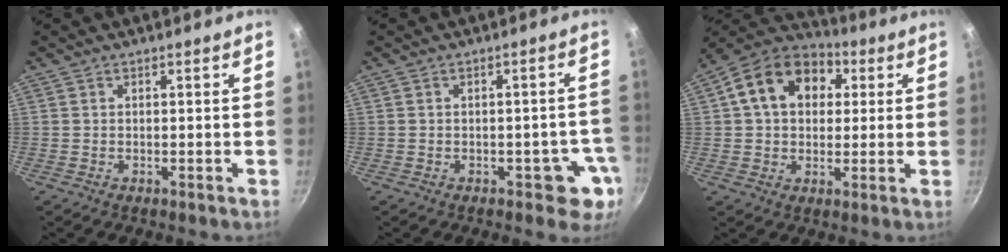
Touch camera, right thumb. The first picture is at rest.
{"total": 5.4, "force": [-1.9, 3.4, 3.7], "torque": [0.000, 0.023, -0.018]}
{"total": 16.3, "force": [4.2, 12.2, 10.1], "torque": [-0.147, 0.026, 0.053]}